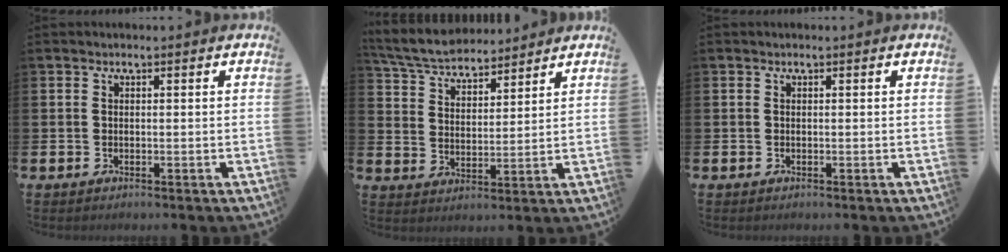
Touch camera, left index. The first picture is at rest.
{"total": 5.9, "force": [5.7, 1.3, 1.0], "torque": [-0.044, -0.031, 0.102]}
{"total": 0.0}